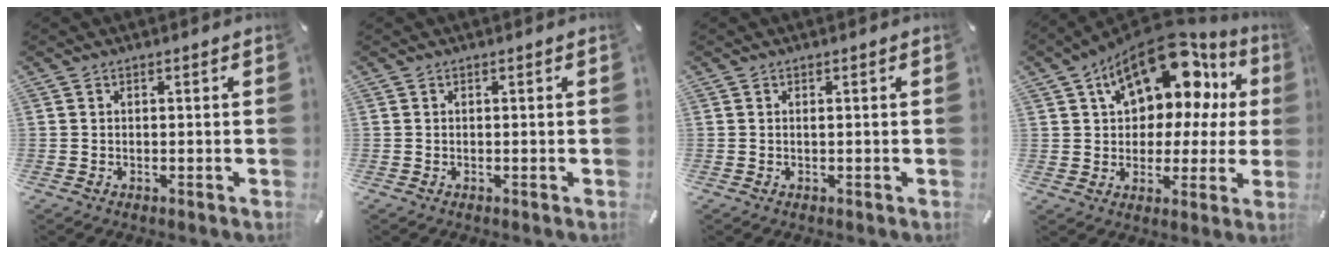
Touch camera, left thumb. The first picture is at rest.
{"total": 0.0}
{"total": 0.0}
{"total": 17.8, "force": [9.7, 10.1, 11.1], "torque": [-0.177, -0.066, 0.165]}